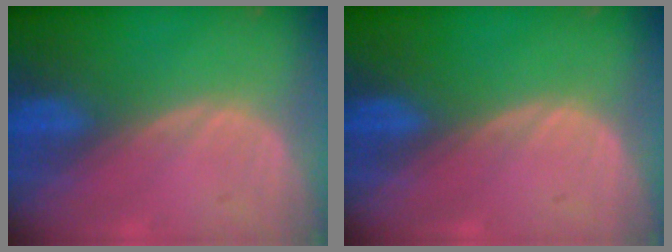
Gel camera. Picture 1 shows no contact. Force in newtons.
{"total": 0.0}